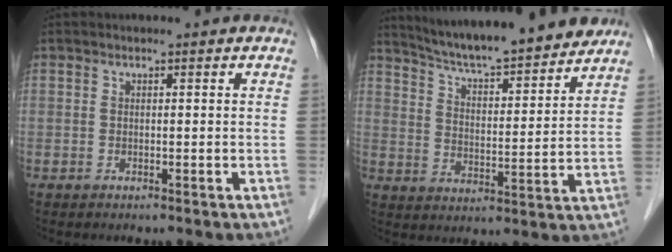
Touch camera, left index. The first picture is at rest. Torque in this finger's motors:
{"motor_torque": [0.00, -0.40, 0.30, 0.06]}